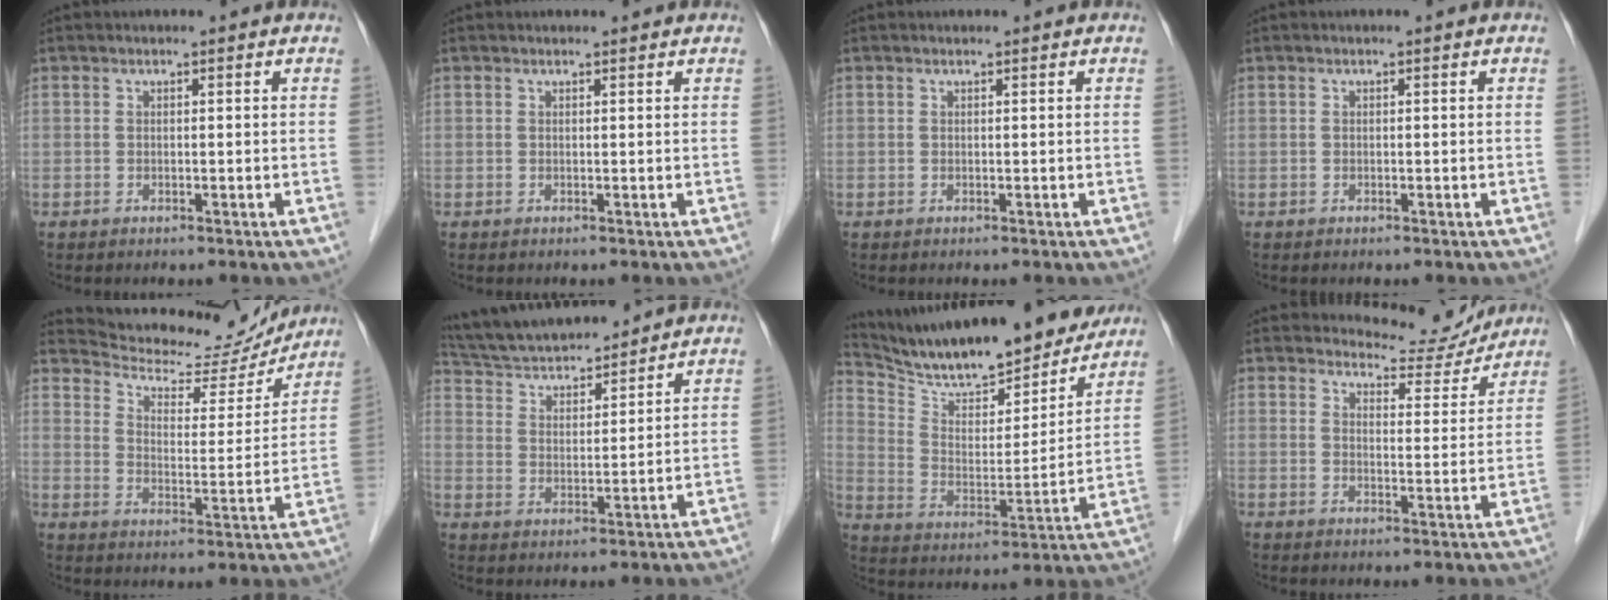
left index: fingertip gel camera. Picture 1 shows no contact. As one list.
[{"total": 1.6, "force": [1.5, 0.4, 0.3], "torque": [-0.009, 0.011, 0.018]}, {"total": 0.0}, {"total": 0.0}, {"total": 17.9, "force": [17.1, 3.4, 3.9], "torque": [-0.057, -0.020, 0.235]}, {"total": 15.5, "force": [14.3, 3.0, 5.2], "torque": [-0.098, 0.027, 0.247]}, {"total": 22.4, "force": [20.1, 4.5, 8.8], "torque": [-0.151, -0.012, 0.306]}, {"total": 8.2, "force": [8.0, 1.6, -0.3], "torque": [0.007, -0.015, 0.100]}]